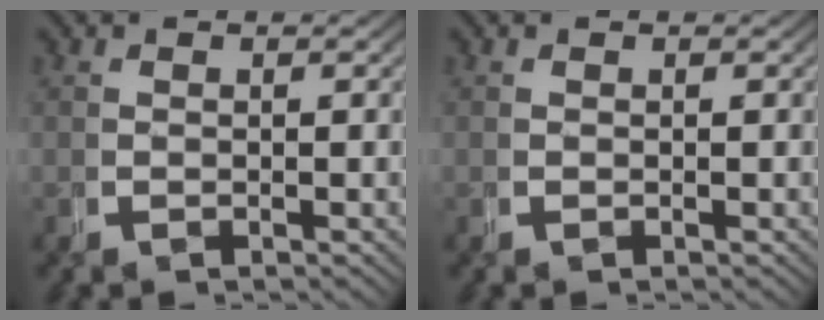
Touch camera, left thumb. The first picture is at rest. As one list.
[{"total": 0.0}]